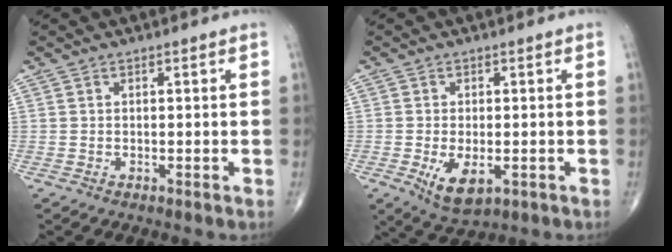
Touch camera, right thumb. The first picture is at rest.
{"total": 6.5, "force": [-1.9, 3.2, 5.3], "torque": [-0.091, -0.012, -0.023]}